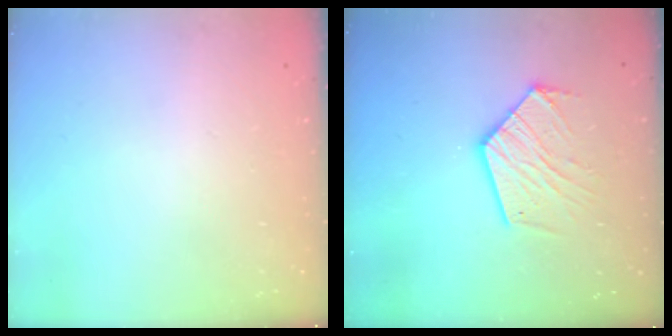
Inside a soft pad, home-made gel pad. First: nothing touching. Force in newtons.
{"total": 14.2, "press": 14.1, "slide": 1.2}